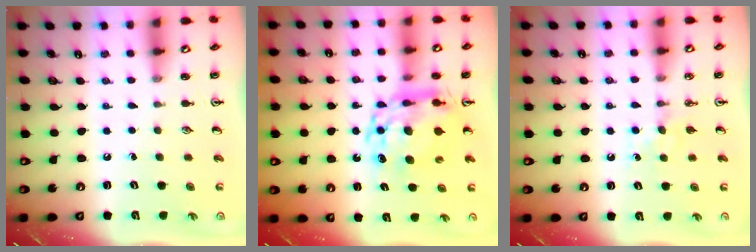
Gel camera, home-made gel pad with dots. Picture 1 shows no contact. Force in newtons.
{"total": 13.1, "press": 13.0, "slide": 1.3}
{"total": 4.3, "press": 4.2, "slide": 0.7}